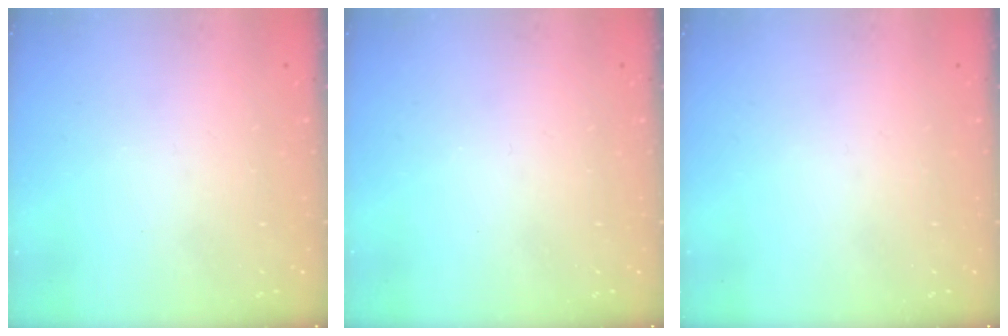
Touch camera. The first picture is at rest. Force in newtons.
{"total": 0.0}
{"total": 0.0}